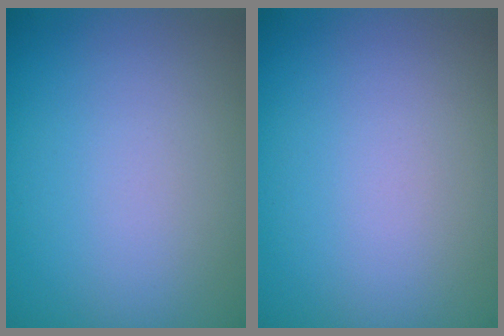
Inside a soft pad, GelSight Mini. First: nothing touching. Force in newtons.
{"total": 0.0}